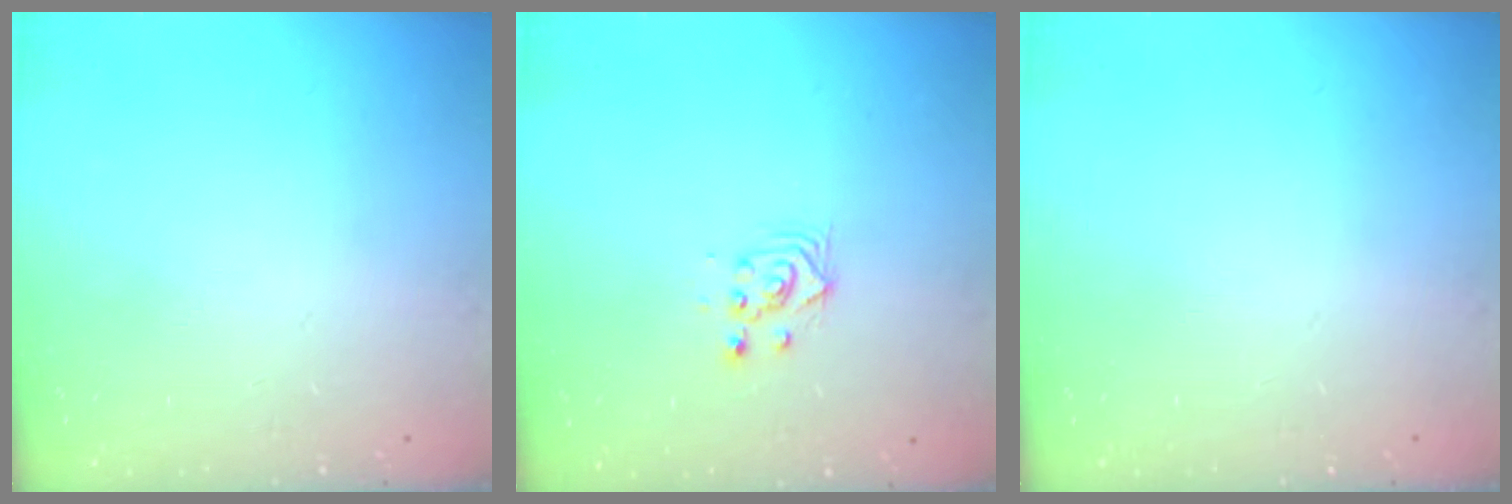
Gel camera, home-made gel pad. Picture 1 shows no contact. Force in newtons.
{"total": 3.0, "press": 3.0, "slide": 0.1}
{"total": 0.0}